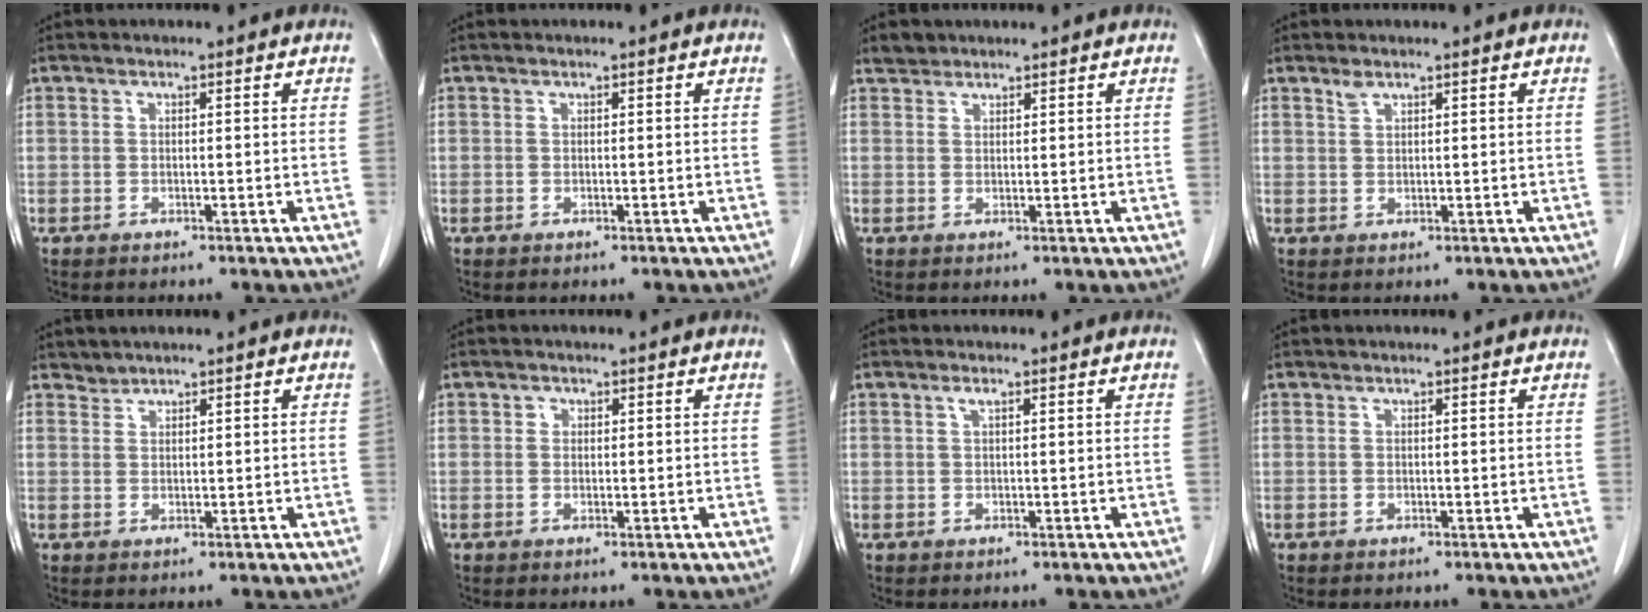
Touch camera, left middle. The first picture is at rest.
{"total": 0.0}
{"total": 1.5, "force": [1.4, 0.7, -0.1], "torque": [-0.001, 0.004, 0.022]}
{"total": 1.0, "force": [0.9, 0.2, 0.4], "torque": [-0.011, 0.001, 0.019]}
{"total": 1.2, "force": [1.1, 0.0, -0.4], "torque": [0.001, -0.001, 0.022]}
{"total": 0.8, "force": [0.3, 0.7, 0.2], "torque": [0.004, 0.000, 0.004]}
{"total": 0.7, "force": [0.4, 0.0, 0.6], "torque": [-0.017, 0.002, 0.008]}
{"total": 0.0}